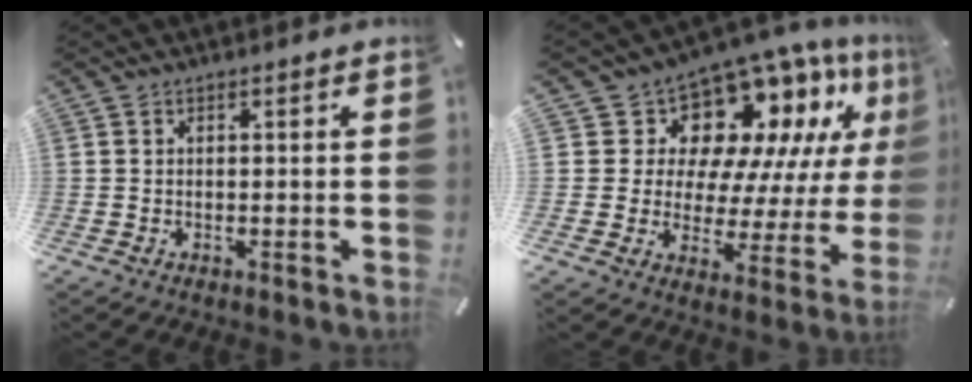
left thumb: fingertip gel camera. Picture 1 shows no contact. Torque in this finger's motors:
{"motor_torque": [2.26, 2.75, 0.31, -0.25, 0.05]}